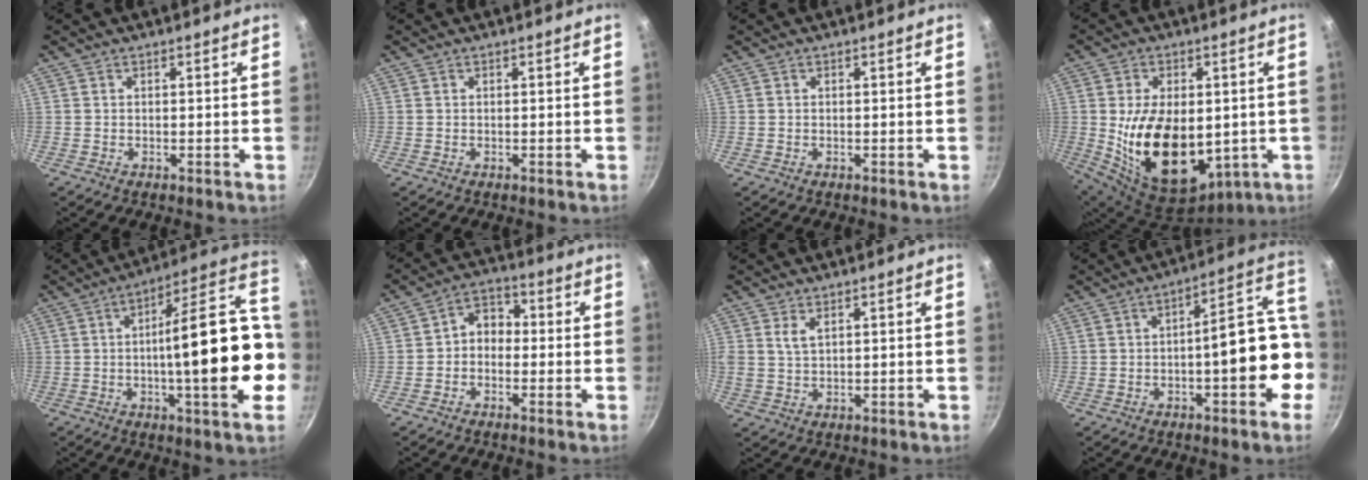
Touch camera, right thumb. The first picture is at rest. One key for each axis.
{"total": 0.0}
{"total": 0.0}
{"total": 19.8, "fx": -0.7, "fy": 12.6, "fz": 15.2, "tx": -0.250, "ty": -0.024, "tz": 0.013}
{"total": 24.1, "fx": -3.0, "fy": 7.0, "fz": 22.9, "tx": -0.306, "ty": 0.034, "tz": -0.055}
{"total": 5.2, "fx": -1.0, "fy": 4.1, "fz": 3.1, "tx": -0.023, "ty": 0.026, "tz": -0.032}
{"total": 2.7, "fx": 1.2, "fy": 1.5, "fz": 2.0, "tx": -0.035, "ty": -0.007, "tz": 0.024}
{"total": 14.6, "fx": -3.0, "fy": 5.7, "fz": 13.1, "tx": -0.133, "ty": 0.061, "tz": -0.044}